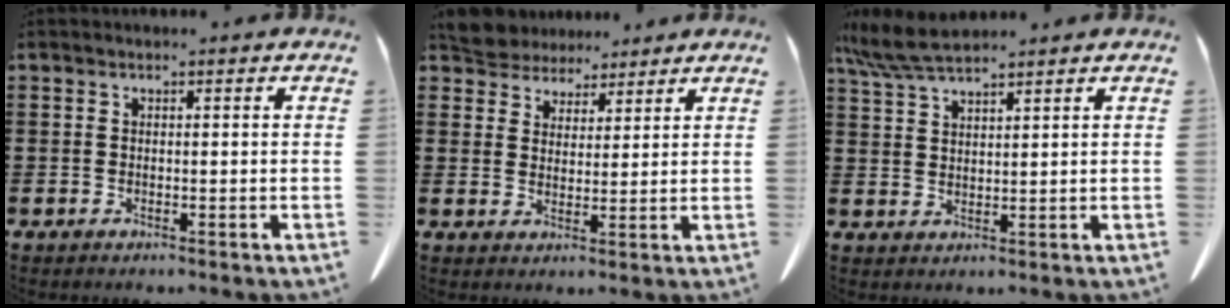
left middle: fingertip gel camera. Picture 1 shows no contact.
{"total": 5.1, "force": [4.7, 1.9, 0.1], "torque": [-0.026, -0.015, 0.088]}
{"total": 5.8, "force": [4.9, 0.7, 3.0], "torque": [-0.072, -0.012, 0.094]}